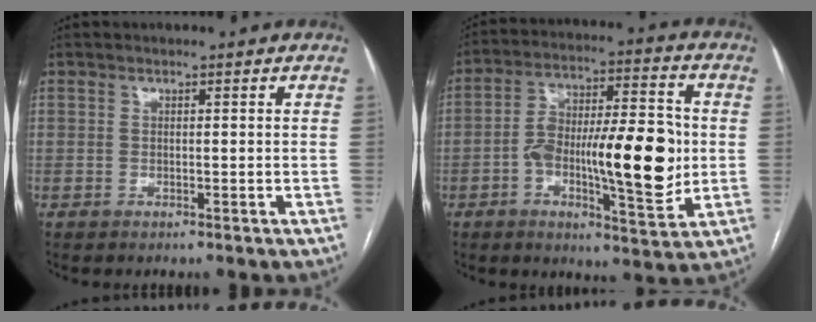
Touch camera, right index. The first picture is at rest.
{"total": 16.9, "force": [-2.1, 4.6, 16.1], "torque": [-0.263, 0.018, -0.030]}